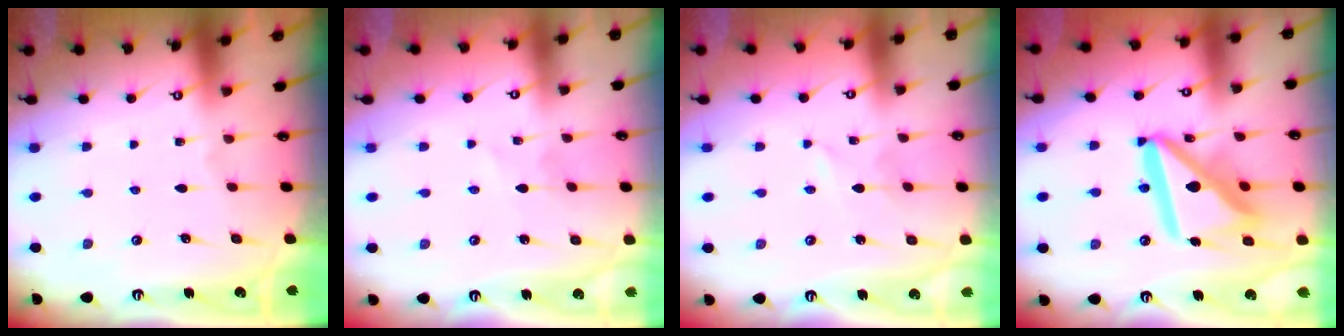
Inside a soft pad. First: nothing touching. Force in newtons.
{"total": 1.2, "press": 1.2, "slide": 0.2}
{"total": 1.0, "press": 1.0, "slide": 0.1}
{"total": 17.5, "press": 17.4, "slide": 2.1}